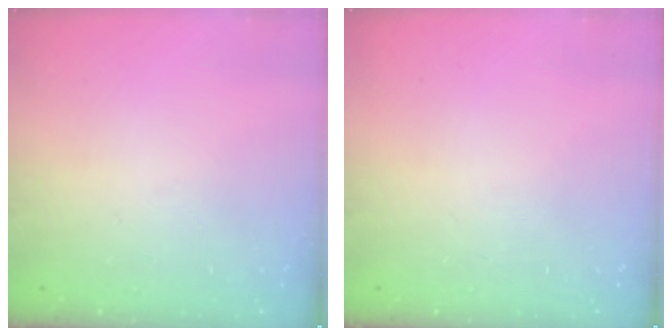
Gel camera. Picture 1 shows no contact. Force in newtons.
{"total": 0.0}